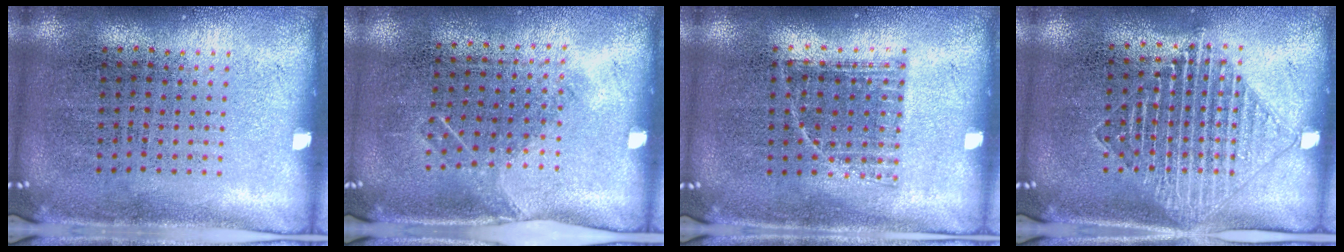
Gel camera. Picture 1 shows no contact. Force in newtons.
{"total": 1.1, "press": 0.8, "slide": 0.7}
{"total": 0.8, "press": 0.7, "slide": 0.5}
{"total": 1.6, "press": 1.4, "slide": 0.8}